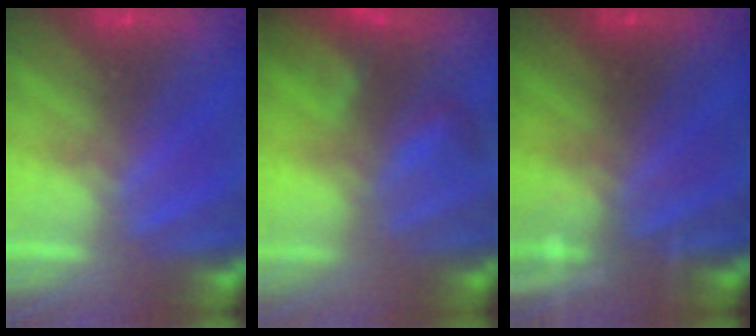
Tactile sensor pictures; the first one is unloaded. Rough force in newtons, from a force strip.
{"total": 7.0}
{"total": 3.4}